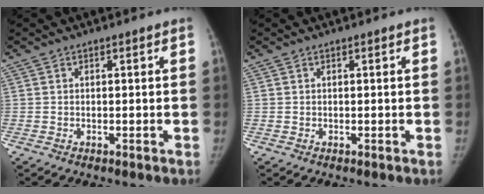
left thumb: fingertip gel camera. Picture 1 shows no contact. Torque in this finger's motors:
{"motor_torque": [0.13, 0.10, -0.22, 0.19, 0.07]}